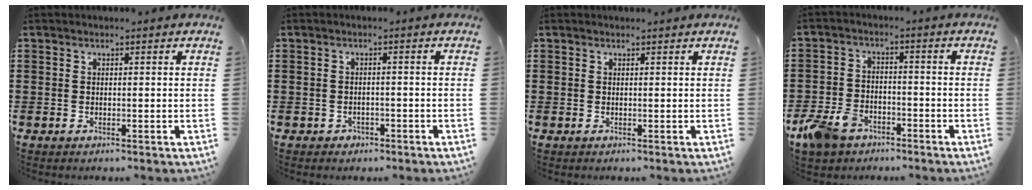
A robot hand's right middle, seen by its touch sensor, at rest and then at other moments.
{"total": 1.1, "force": [-0.9, 0.7, 0.2], "torque": [-0.007, 0.000, -0.020]}
{"total": 0.0}
{"total": 5.9, "force": [-4.3, 3.2, 2.3], "torque": [-0.074, 0.006, -0.091]}